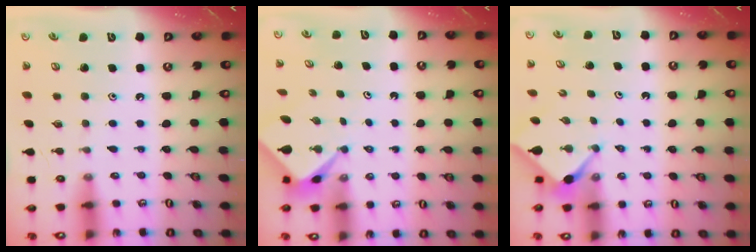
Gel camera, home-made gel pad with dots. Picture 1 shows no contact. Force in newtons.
{"total": 2.2, "press": 2.2, "slide": 0.2}
{"total": 3.0, "press": 3.0, "slide": 0.4}